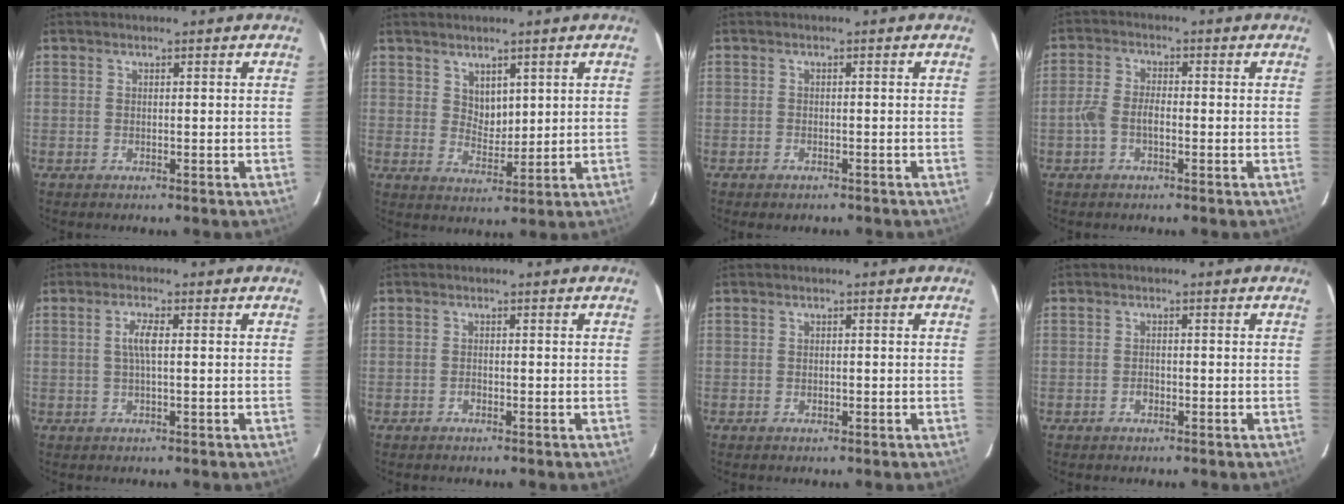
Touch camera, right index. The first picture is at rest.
{"total": 4.1, "force": [2.4, 2.7, 1.9], "torque": [-0.024, -0.001, 0.047]}
{"total": 1.5, "force": [-1.1, 0.9, 0.5], "torque": [-0.013, 0.000, -0.017]}
{"total": 4.2, "force": [-1.5, 2.2, 3.3], "torque": [-0.073, 0.008, -0.029]}
{"total": 3.1, "force": [0.3, 0.5, 3.0], "torque": [-0.061, 0.003, 0.005]}
{"total": 1.0, "force": [-0.6, 0.6, 0.5], "torque": [-0.008, 0.002, -0.010]}
{"total": 0.9, "force": [-0.3, 0.8, 0.3], "torque": [-0.003, -0.001, -0.003]}
{"total": 1.6, "force": [-0.7, 1.1, 0.8], "torque": [-0.015, 0.004, -0.011]}